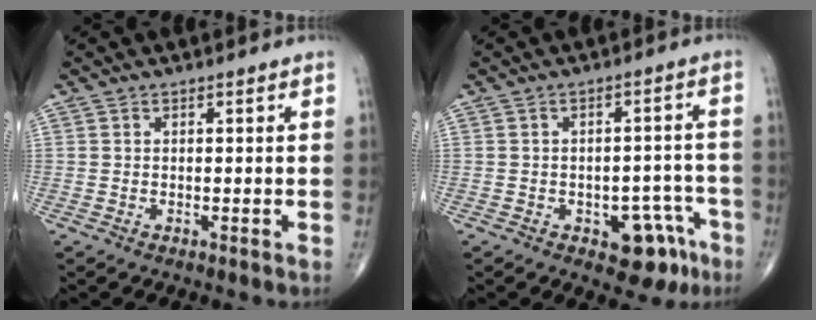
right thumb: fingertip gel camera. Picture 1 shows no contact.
{"total": 8.4, "force": [-4.3, 4.7, 5.5], "torque": [-0.032, 0.036, -0.048]}